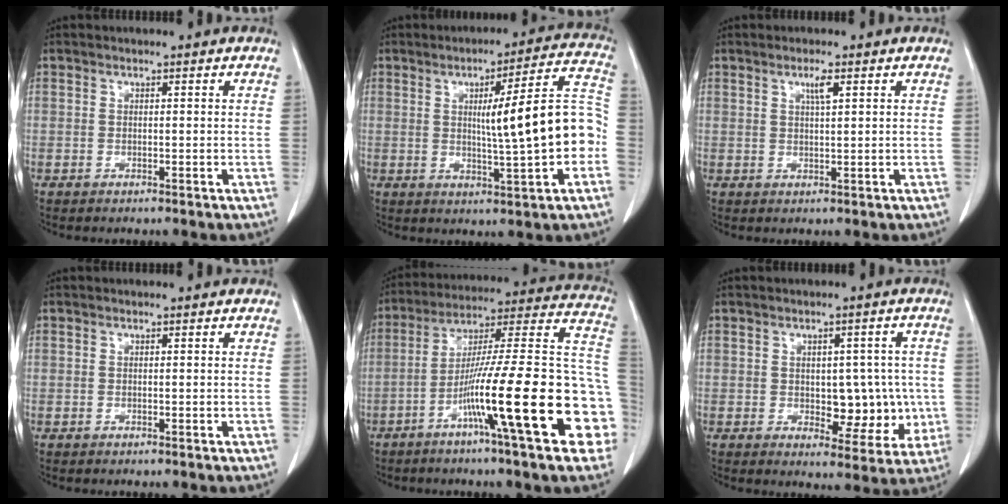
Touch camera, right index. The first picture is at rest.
{"total": 13.5, "force": [-1.0, 0.6, 13.4], "torque": [-0.181, 0.024, -0.010]}
{"total": 2.1, "force": [1.1, 0.1, 1.9], "torque": [-0.037, -0.001, 0.020]}
{"total": 0.0}
{"total": 24.7, "force": [-8.6, 1.0, 23.1], "torque": [-0.271, 0.004, -0.140]}
{"total": 7.8, "force": [-0.6, 4.6, 6.3], "torque": [-0.059, 0.011, 0.004]}